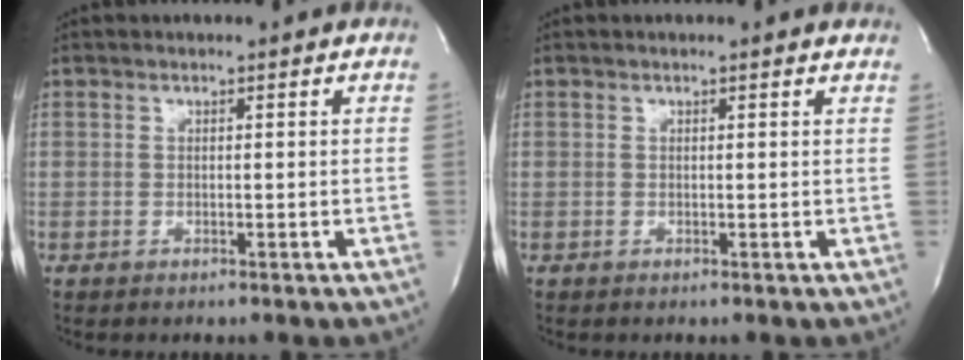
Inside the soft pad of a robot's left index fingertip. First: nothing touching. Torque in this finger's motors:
{"motor_torque": [0.35, -0.37, 0.08, 0.01]}